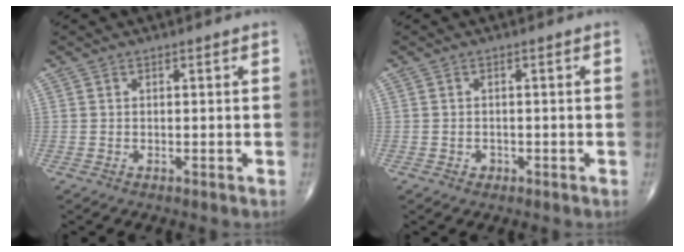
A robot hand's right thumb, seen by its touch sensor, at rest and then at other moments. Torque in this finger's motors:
{"motor_torque": [-0.21, 0.05, 0.01, 0.09, 0.01]}